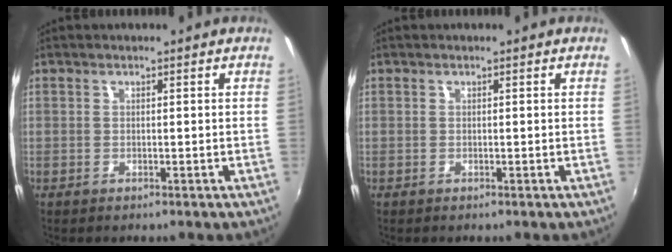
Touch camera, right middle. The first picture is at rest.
{"total": 0.0}